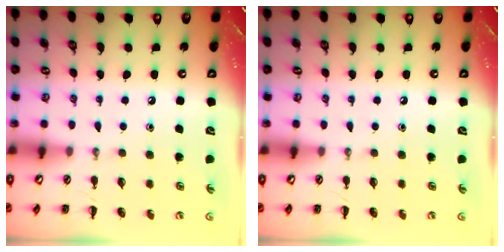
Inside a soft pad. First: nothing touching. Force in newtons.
{"total": 0.0}